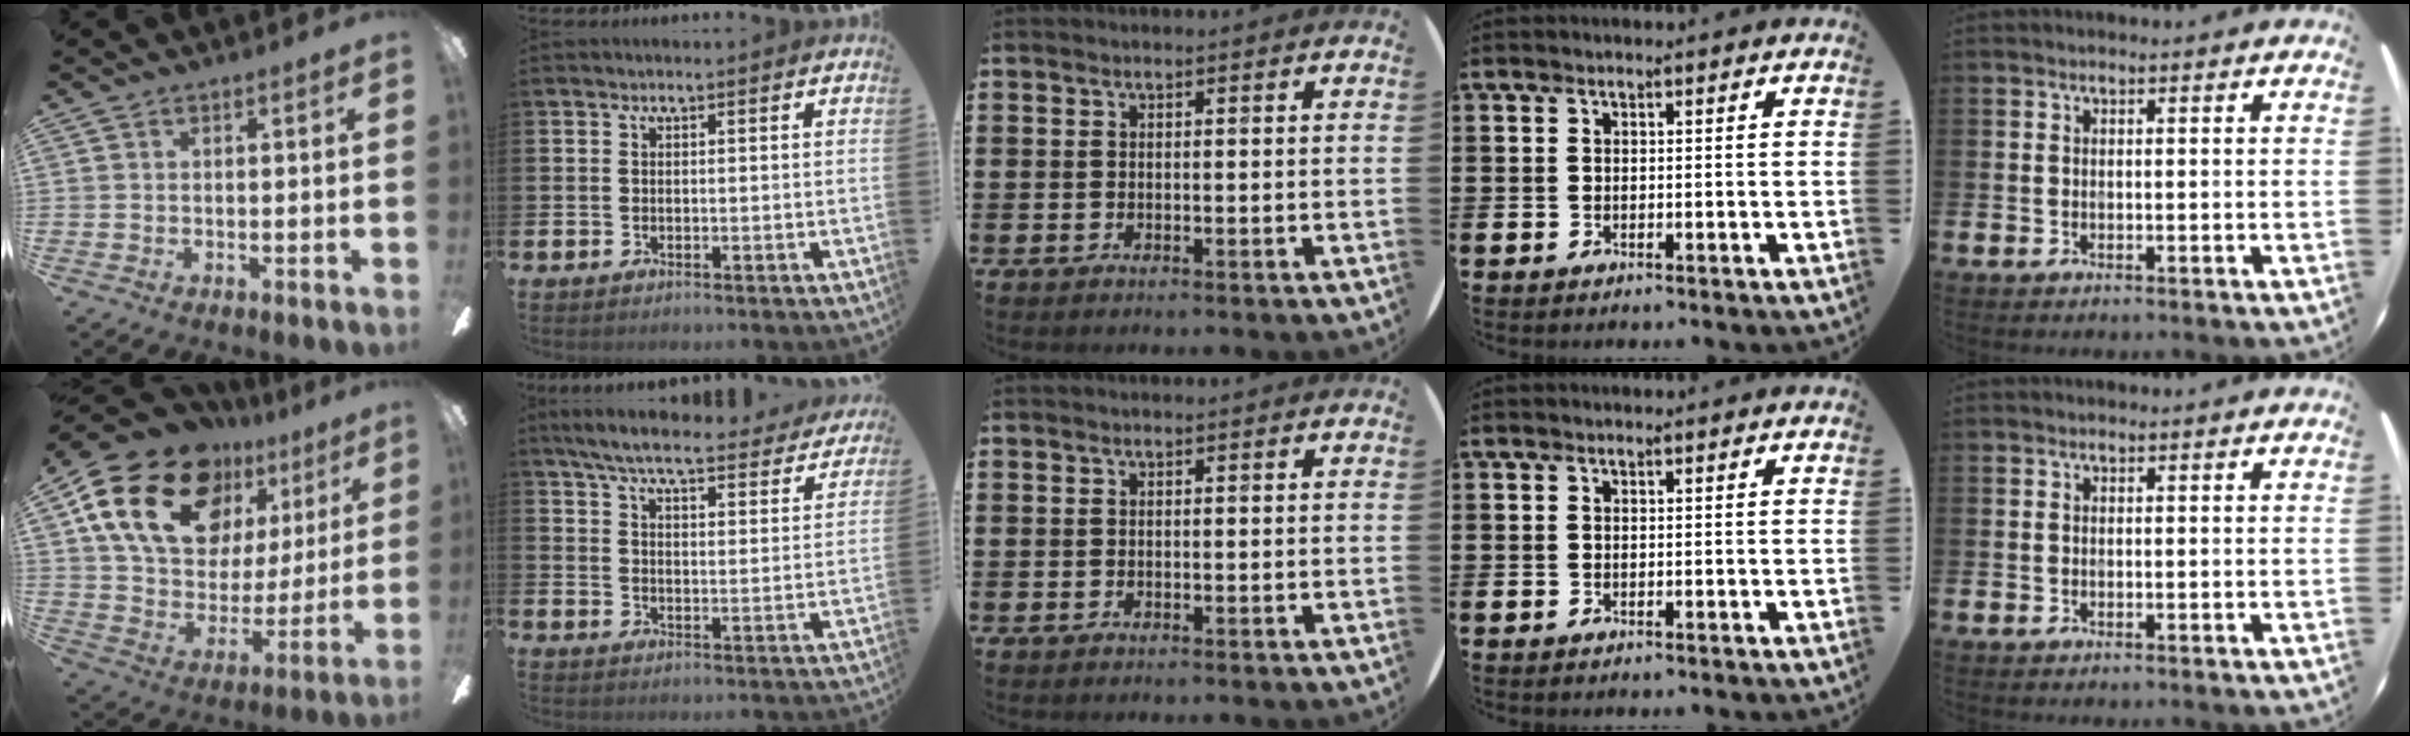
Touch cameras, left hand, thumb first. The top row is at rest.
{"thumb": {"total": 23.0, "force": [13.2, 14.3, 12.3], "torque": [-0.220, -0.058, 0.247]}, "index": {"total": 7.0, "force": [6.3, 0.9, 2.9], "torque": [-0.077, -0.041, 0.104]}}